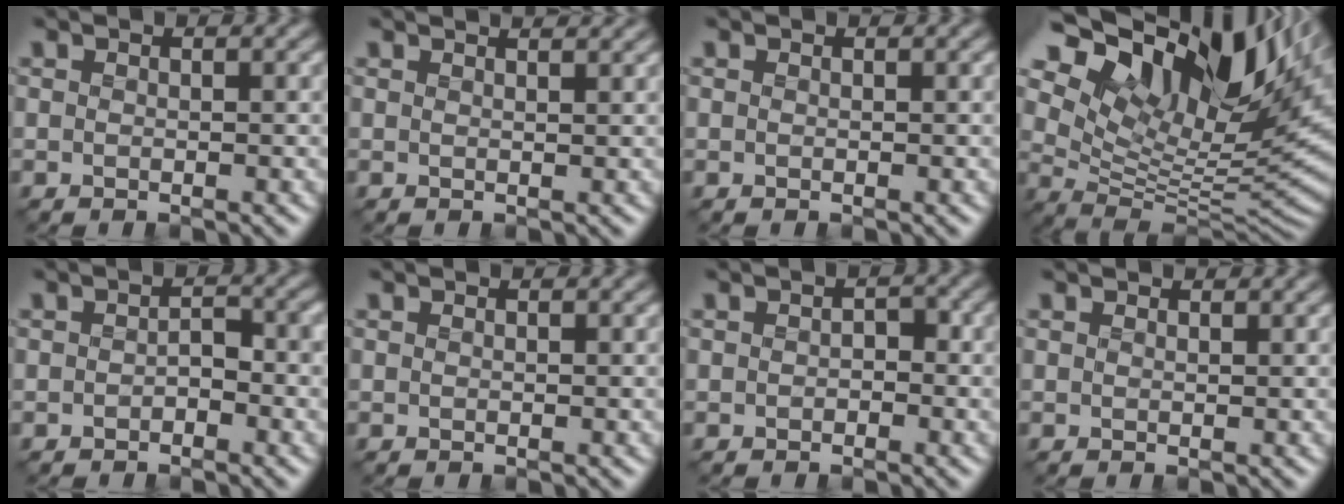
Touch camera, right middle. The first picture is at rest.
{"total": 2.6, "force": [2.2, 0.8, 1.1], "torque": [-0.005, 0.009, 0.008]}
{"total": 0.0}
{"total": 16.0, "force": [8.5, 8.2, 10.9], "torque": [-0.214, 0.030, 0.155]}
{"total": 1.6, "force": [-0.9, 1.0, 1.0], "torque": [-0.019, -0.001, -0.018]}
{"total": 0.0}
{"total": 1.3, "force": [-0.5, 1.0, 0.6], "torque": [-0.011, -0.003, -0.012]}
{"total": 0.9, "force": [0.8, 0.3, 0.1], "torque": [-0.007, -0.002, 0.012]}